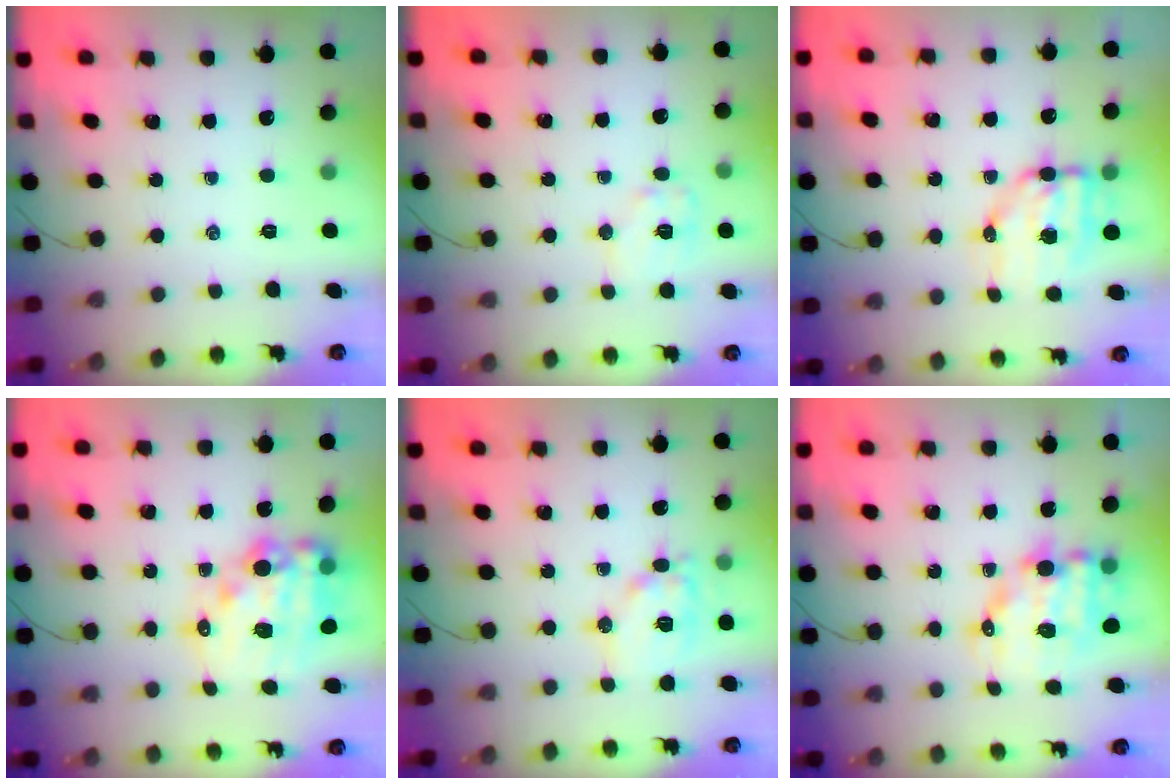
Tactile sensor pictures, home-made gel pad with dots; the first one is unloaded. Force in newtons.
{"total": 8.1, "press": 8.1, "slide": 0.6}
{"total": 8.3, "press": 8.1, "slide": 1.6}
{"total": 17.5, "press": 17.0, "slide": 4.2}
{"total": 11.5, "press": 11.5, "slide": 1.0}
{"total": 10.9, "press": 10.6, "slide": 2.6}